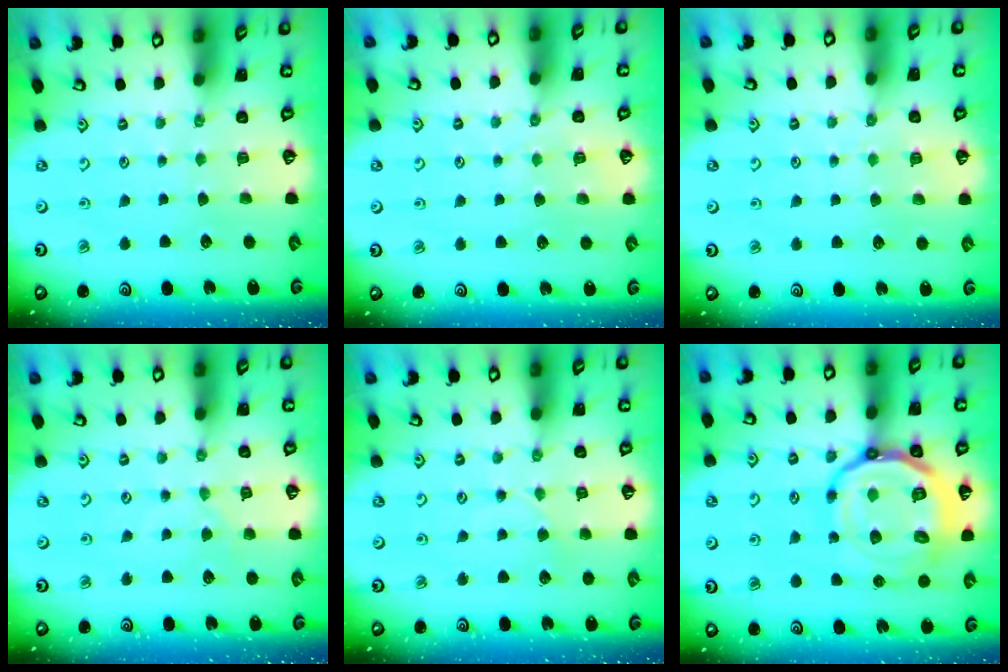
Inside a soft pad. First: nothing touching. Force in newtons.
{"total": 5.3, "press": 5.3, "slide": 0.7}
{"total": 5.0, "press": 5.0, "slide": 0.6}
{"total": 0.0}
{"total": 2.0, "press": 2.0, "slide": 0.2}
{"total": 22.5, "press": 22.3, "slide": 2.3}